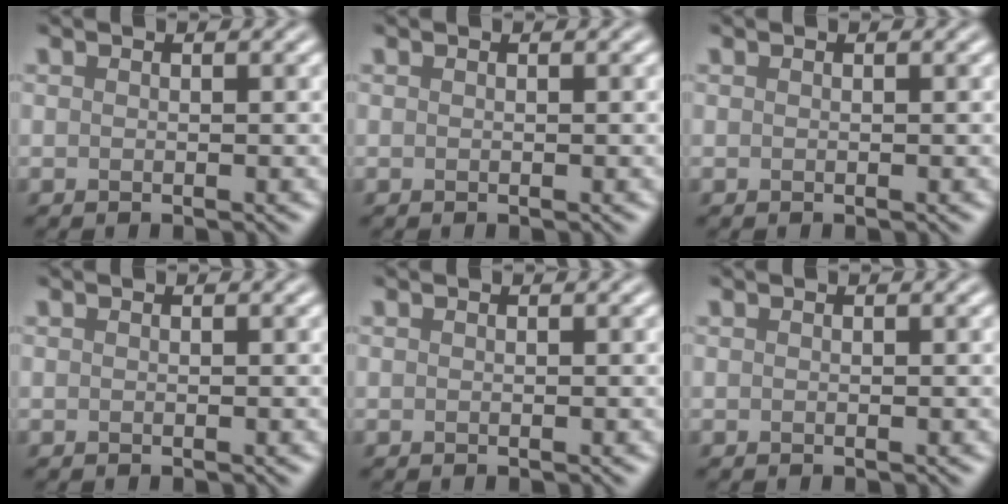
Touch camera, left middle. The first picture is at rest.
{"total": 0.0}
{"total": 0.0}
{"total": 0.0}
{"total": 0.0}
{"total": 0.0}